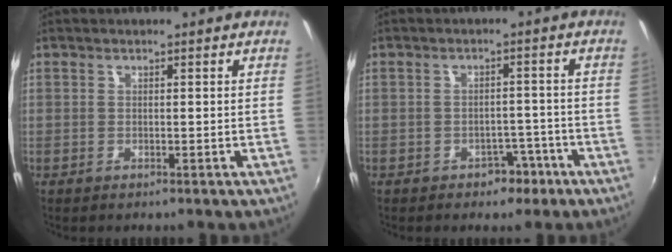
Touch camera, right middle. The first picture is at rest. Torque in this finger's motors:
{"motor_torque": [-0.24, -0.35, 0.00, 0.02]}